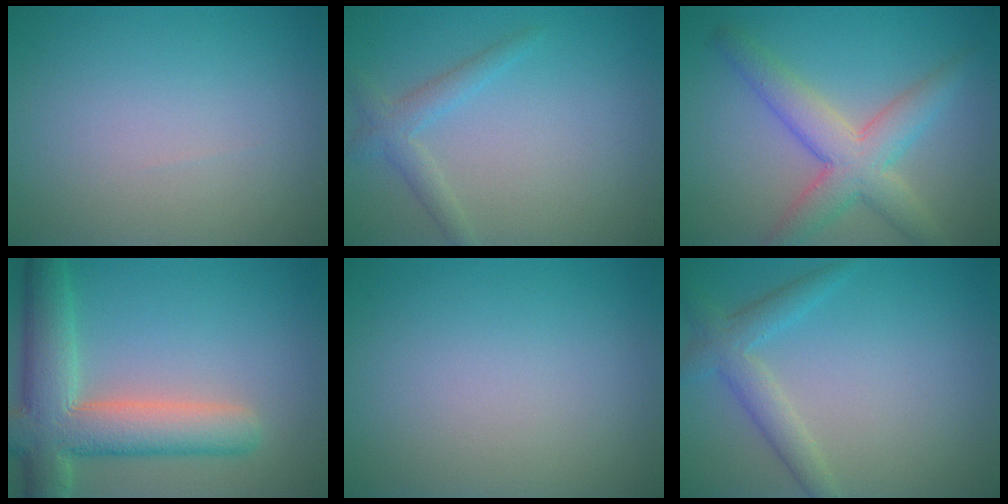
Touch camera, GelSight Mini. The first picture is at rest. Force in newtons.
{"total": 2.0, "press": 2.0, "slide": 0.2}
{"total": 5.4, "press": 5.4, "slide": 0.3}
{"total": 8.2, "press": 8.2, "slide": 0.9}
{"total": 0.0}
{"total": 3.0, "press": 3.0, "slide": 0.3}